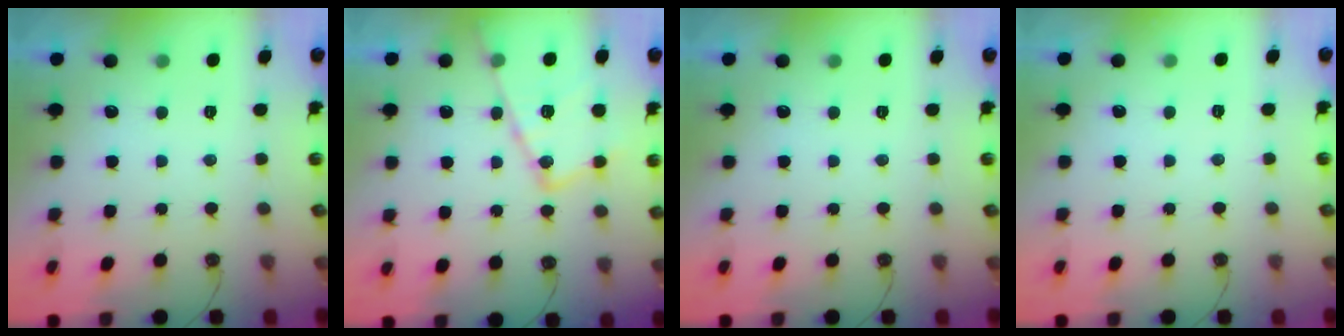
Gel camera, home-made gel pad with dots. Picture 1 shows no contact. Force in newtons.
{"total": 18.3, "press": 18.3, "slide": 1.6}
{"total": 0.0}
{"total": 2.8, "press": 2.8, "slide": 0.5}